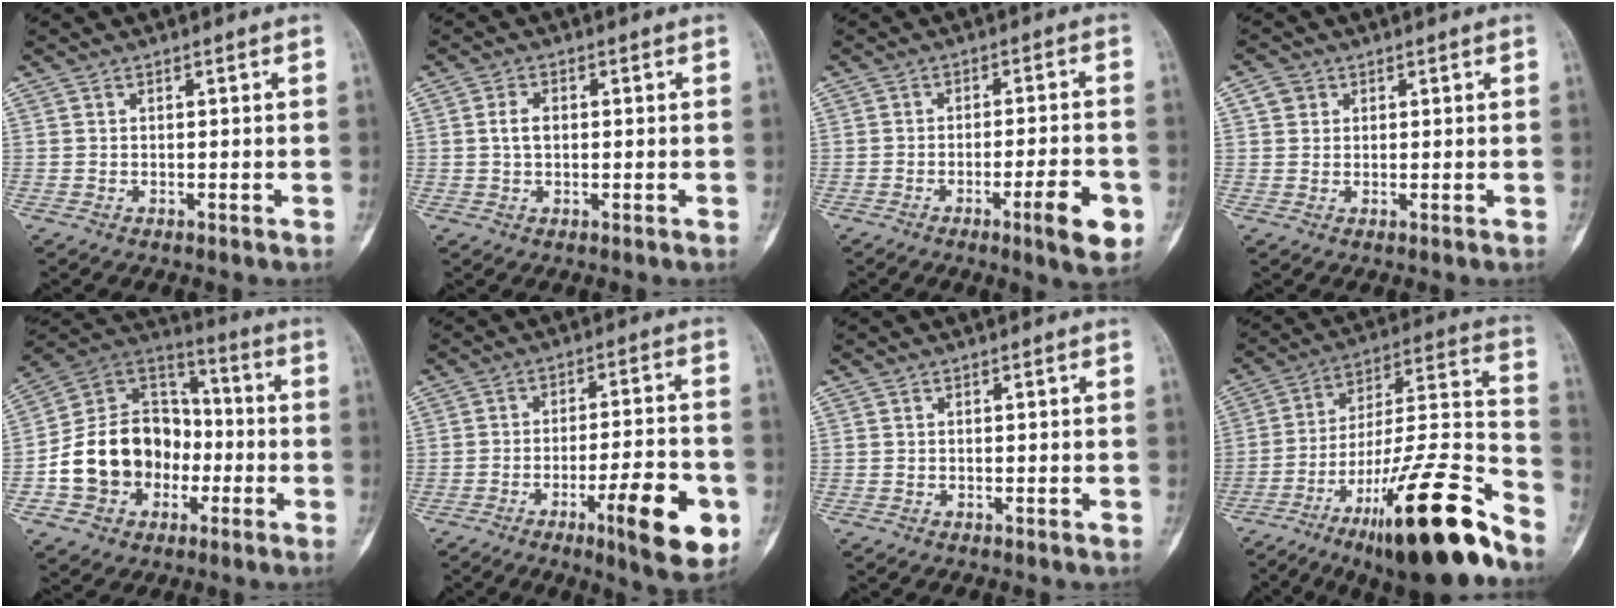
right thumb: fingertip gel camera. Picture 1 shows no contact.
{"total": 3.0, "force": [0.2, 1.9, 2.3], "torque": [-0.043, 0.006, 0.003]}
{"total": 8.6, "force": [-3.7, 1.4, 7.6], "torque": [-0.101, 0.012, -0.050]}
{"total": 2.5, "force": [1.0, 2.2, 0.7], "torque": [0.001, -0.003, 0.014]}
{"total": 19.2, "force": [-4.2, 15.5, 10.5], "torque": [-0.145, 0.059, -0.068]}
{"total": 14.2, "force": [-5.8, 3.2, 12.6], "torque": [-0.167, 0.016, -0.080]}
{"total": 0.0}
{"total": 27.2, "force": [-17.7, 4.6, 20.1], "torque": [-0.273, 0.083, -0.285]}